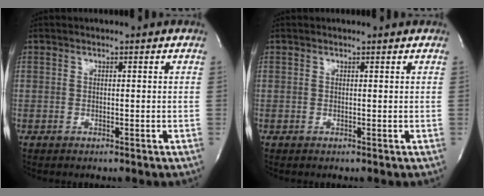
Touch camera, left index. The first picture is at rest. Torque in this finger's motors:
{"motor_torque": [0.31, -0.15, -0.05, -0.01]}